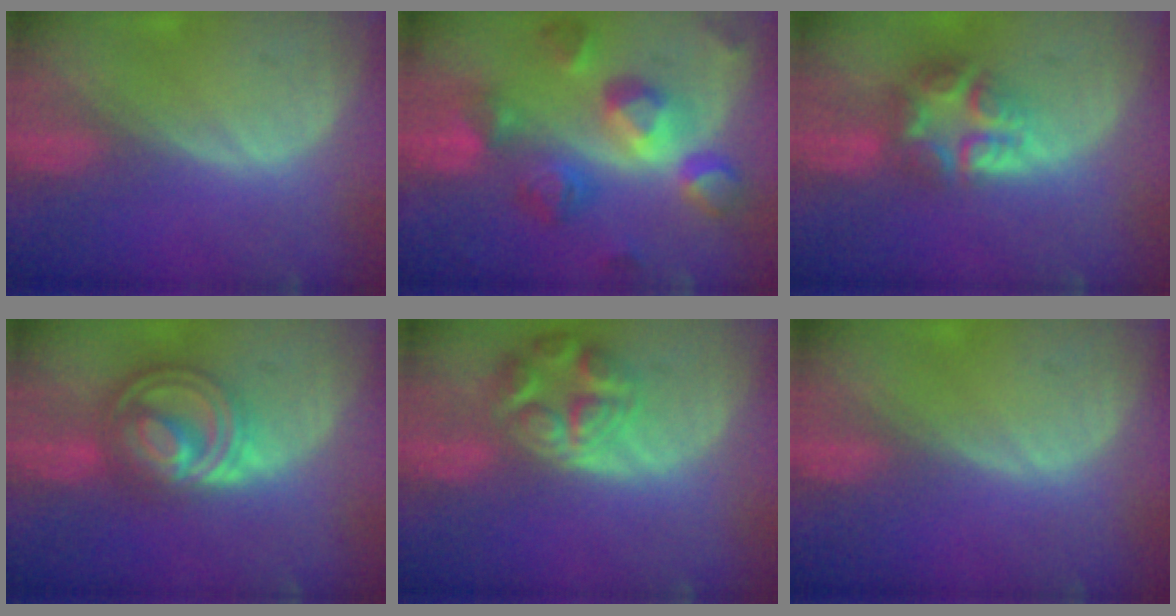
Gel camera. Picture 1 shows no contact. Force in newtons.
{"total": 11.2, "press": 11.2, "slide": 1.1}
{"total": 7.7, "press": 6.8, "slide": 3.6}
{"total": 8.7, "press": 8.7, "slide": 0.6}
{"total": 7.8, "press": 7.0, "slide": 3.5}
{"total": 0.0}